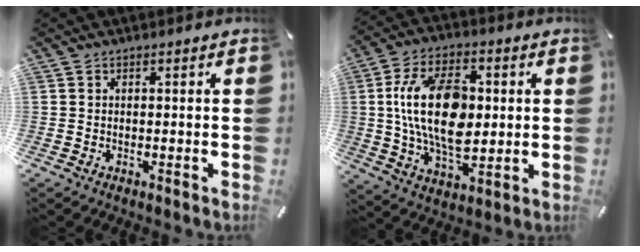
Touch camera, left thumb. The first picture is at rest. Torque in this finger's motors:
{"motor_torque": [0.70, 2.72, 2.39, -0.39, 0.83]}